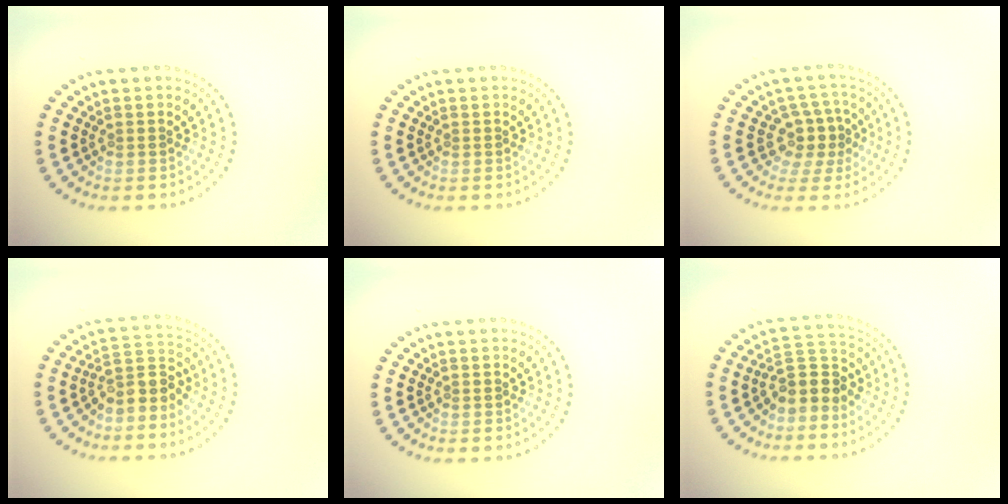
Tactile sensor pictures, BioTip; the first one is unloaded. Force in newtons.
{"total": 0.0}
{"total": 3.0, "press": 2.5, "slide": 1.7}
{"total": 3.1, "press": 2.5, "slide": 1.8}
{"total": 0.0}
{"total": 3.4, "press": 3.0, "slide": 1.7}